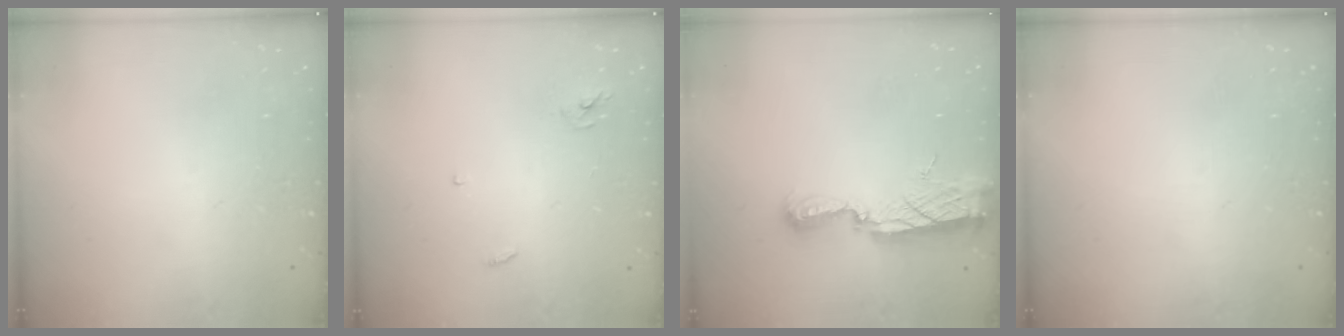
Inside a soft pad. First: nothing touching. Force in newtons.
{"total": 3.0, "press": 3.0, "slide": 0.2}
{"total": 9.0, "press": 8.9, "slide": 0.8}
{"total": 0.0}